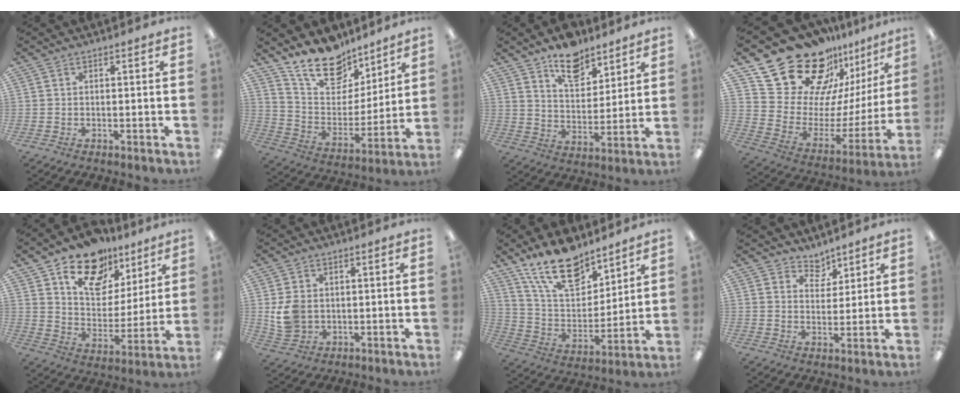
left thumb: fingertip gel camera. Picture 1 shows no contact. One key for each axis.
{"total": 17.1, "fx": 13.6, "fy": 8.4, "fz": 6.2, "tx": -0.121, "ty": -0.086, "tz": 0.249}
{"total": 11.2, "fx": 8.7, "fy": 5.5, "fz": 4.3, "tx": -0.058, "ty": -0.052, "tz": 0.157}
{"total": 25.6, "fx": 19.4, "fy": 13.3, "fz": 10.1, "tx": -0.155, "ty": -0.144, "tz": 0.367}
{"total": 16.7, "fx": 11.2, "fy": 10.2, "fz": 7.1, "tx": -0.112, "ty": -0.064, "tz": 0.203}
{"total": 6.8, "fx": 0.4, "fy": 5.6, "fz": 3.9, "tx": -0.086, "ty": 0.006, "tz": 0.009}
{"total": 18.3, "fx": 13.5, "fy": 8.5, "fz": 9.0, "tx": -0.170, "ty": -0.072, "tz": 0.244}
{"total": 5.1, "fx": 4.3, "fy": 2.6, "fz": 0.3, "tx": 0.001, "ty": -0.030, "tz": 0.077}